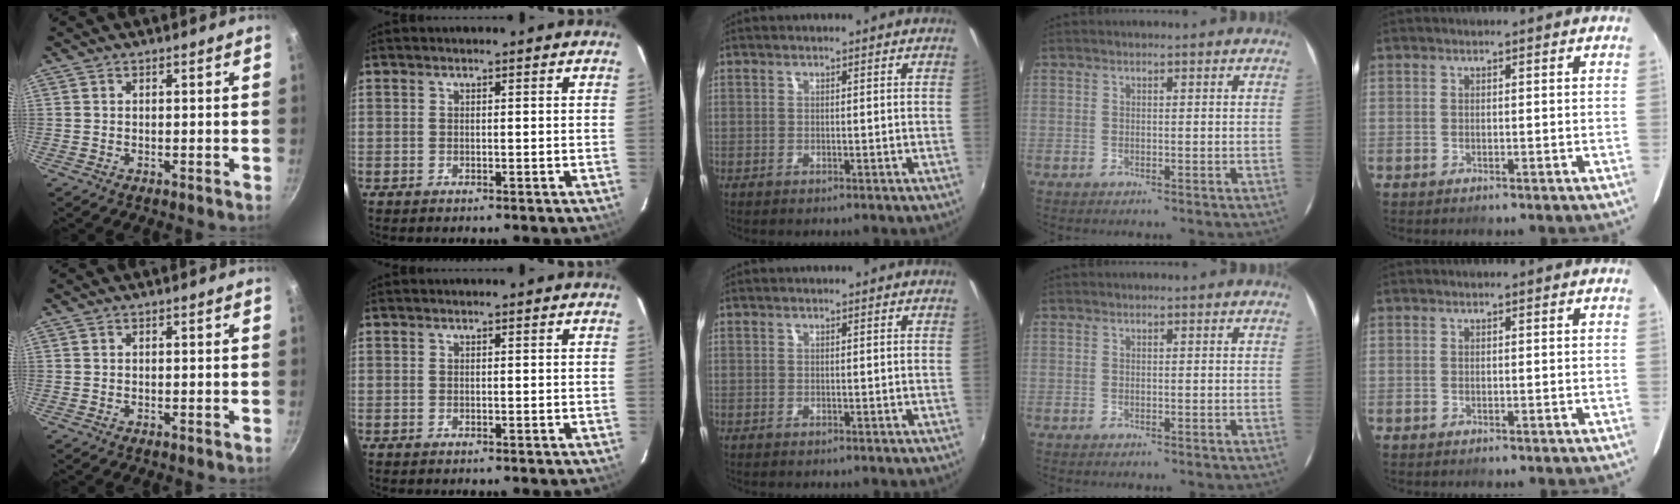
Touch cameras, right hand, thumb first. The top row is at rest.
{}